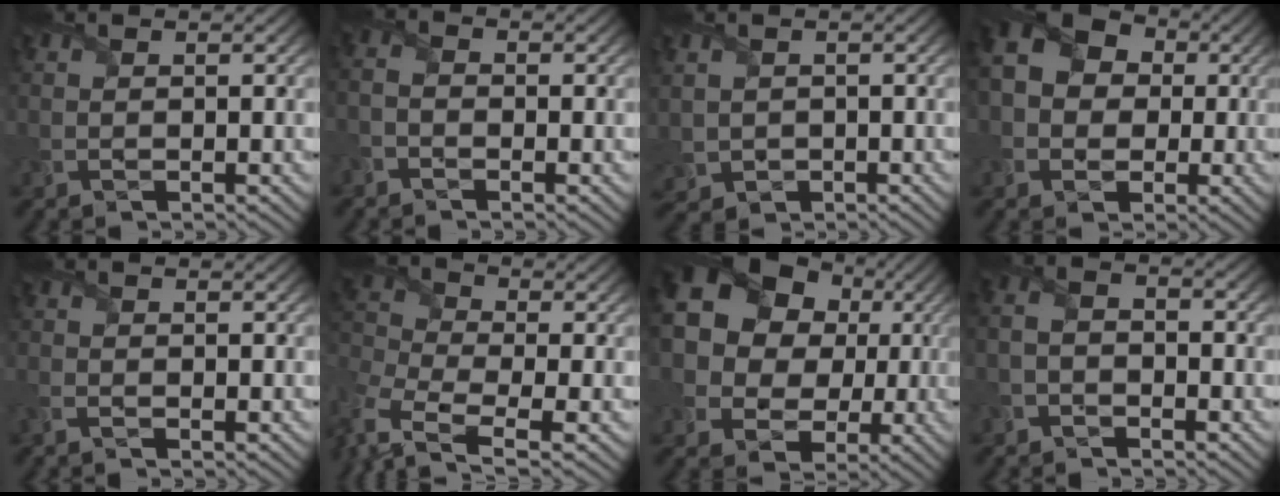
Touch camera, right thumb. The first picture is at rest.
{"total": 1.9, "force": [-1.6, 0.8, 0.8], "torque": [-0.023, 0.000, -0.034]}
{"total": 2.5, "force": [0.0, 2.4, 0.7], "torque": [-0.043, -0.013, -0.002]}
{"total": 9.8, "force": [0.6, 8.4, 5.1], "torque": [-0.132, 0.005, -0.007]}
{"total": 1.8, "force": [-1.2, 0.7, 1.1], "torque": [-0.036, -0.004, -0.029]}
{"total": 8.4, "force": [-3.7, 4.2, 6.3], "torque": [-0.189, -0.020, -0.075]}
{"total": 18.3, "force": [3.6, 15.5, 9.0], "torque": [-0.232, 0.032, 0.048]}
{"total": 2.7, "force": [-2.0, 1.2, 1.3], "torque": [-0.039, -0.001, -0.050]}